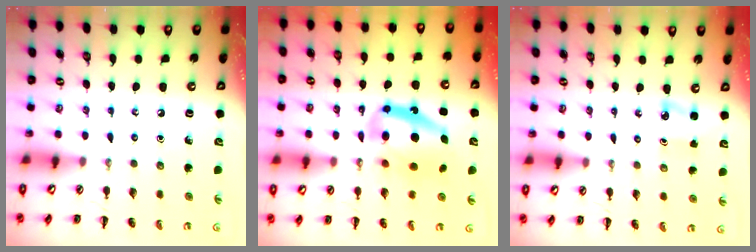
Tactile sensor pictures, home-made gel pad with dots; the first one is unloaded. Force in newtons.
{"total": 12.5, "press": 12.1, "slide": 3.1}
{"total": 2.2, "press": 2.2, "slide": 0.3}